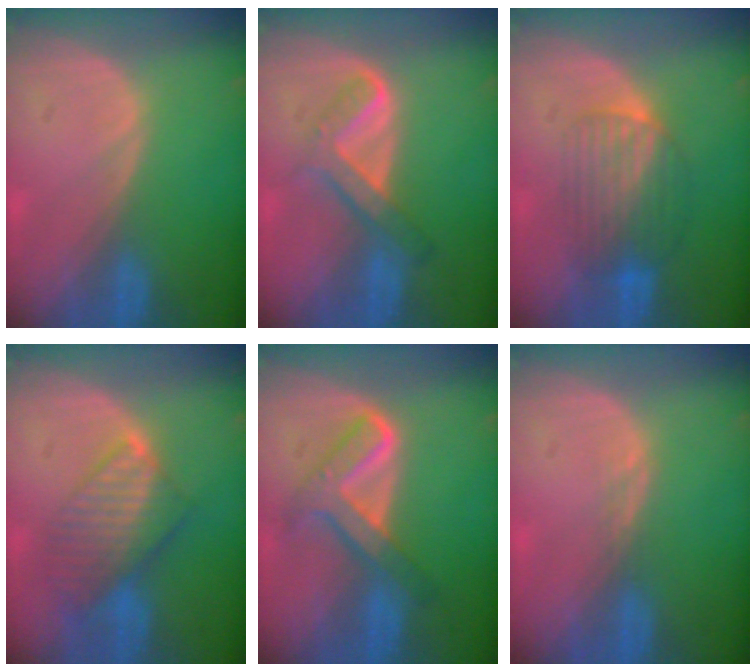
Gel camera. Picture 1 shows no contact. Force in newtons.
{"total": 5.8, "press": 5.2, "slide": 2.5}
{"total": 6.4, "press": 6.3, "slide": 1.1}
{"total": 8.2, "press": 7.1, "slide": 4.2}
{"total": 6.4, "press": 6.4, "slide": 0.4}
{"total": 1.0, "press": 0.8, "slide": 0.7}